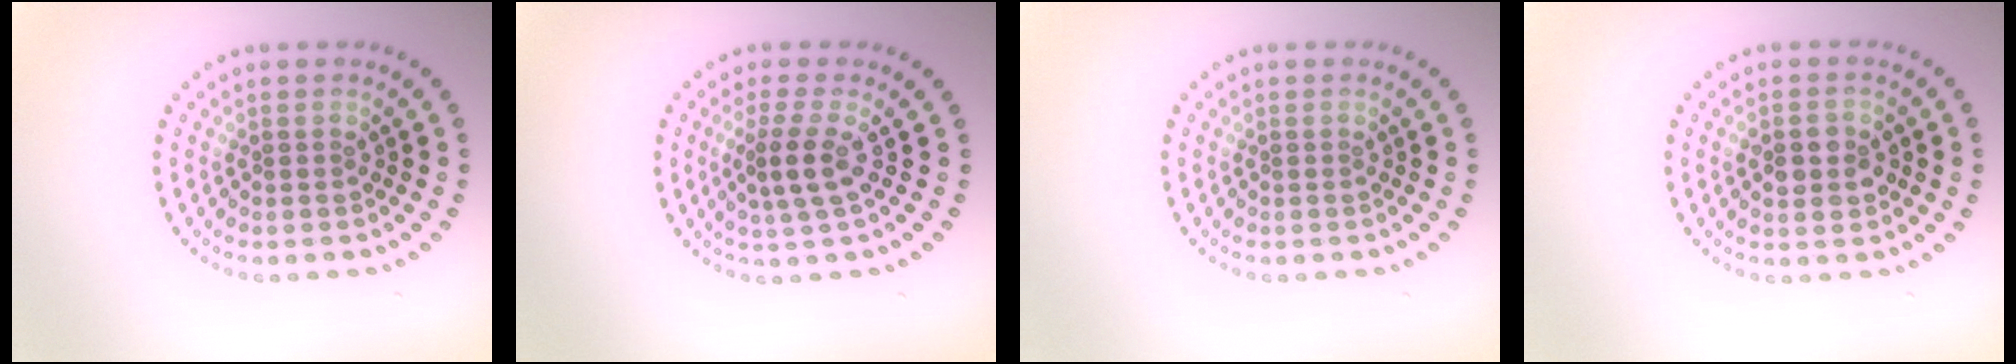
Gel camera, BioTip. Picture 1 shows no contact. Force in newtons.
{"total": 2.7, "press": 2.1, "slide": 1.7}
{"total": 0.0}
{"total": 2.9, "press": 2.9, "slide": 0.1}